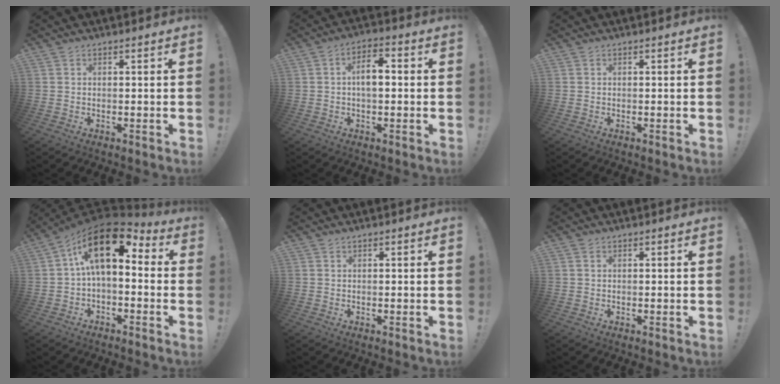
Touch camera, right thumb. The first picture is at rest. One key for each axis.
{"total": 7.1, "fx": 0.0, "fy": 3.8, "fz": 6.0, "tx": -0.087, "ty": 0.010, "tz": -0.002}
{"total": 0.0}
{"total": 14.9, "fx": 5.1, "fy": 6.7, "fz": 12.3, "tx": -0.221, "ty": -0.027, "tz": 0.089}
{"total": 0.0}
{"total": 0.0}